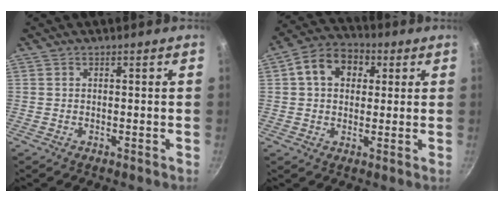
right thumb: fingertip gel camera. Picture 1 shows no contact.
{"total": 10.4, "force": [2.9, 7.9, 6.2], "torque": [-0.076, 0.017, 0.030]}